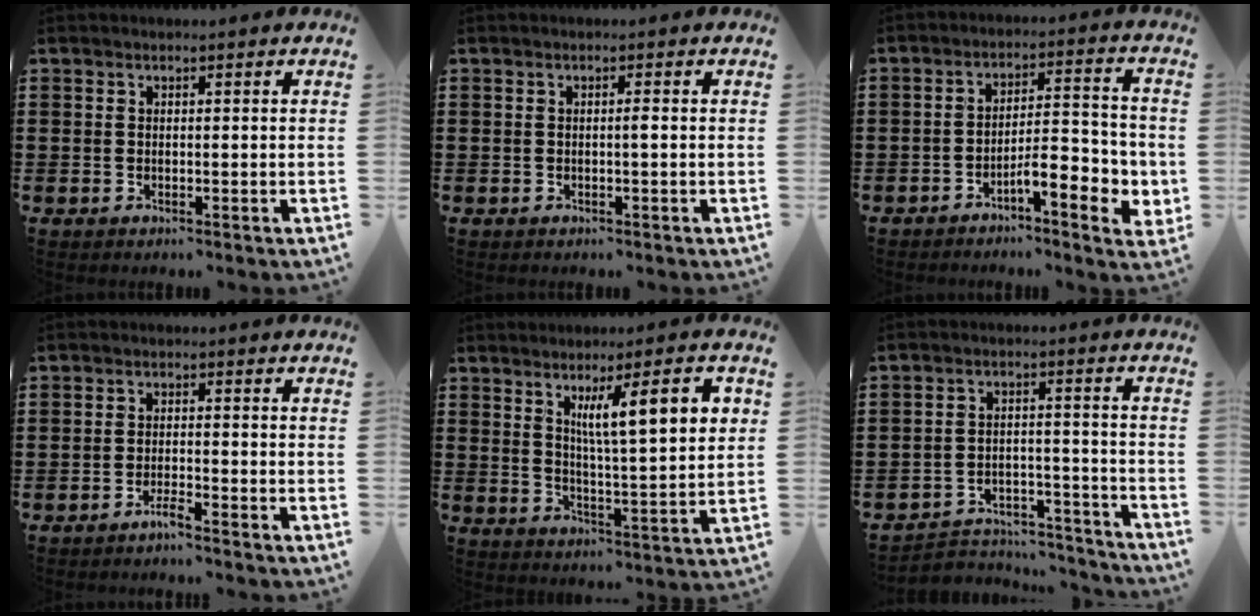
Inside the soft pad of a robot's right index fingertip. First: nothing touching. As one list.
[{"total": 0.7, "force": [-0.2, -0.1, 0.7], "torque": [-0.014, -0.002, -0.003]}, {"total": 7.1, "force": [-3.5, 1.9, 5.8], "torque": [-0.080, -0.010, -0.064]}, {"total": 2.1, "force": [-1.8, -0.1, 1.2], "torque": [-0.021, 0.001, -0.033]}, {"total": 9.9, "force": [4.2, 1.8, 8.7], "torque": [-0.157, -0.001, 0.066]}, {"total": 4.4, "force": [-4.2, 1.1, 0.6], "torque": [-0.016, 0.008, -0.087]}]